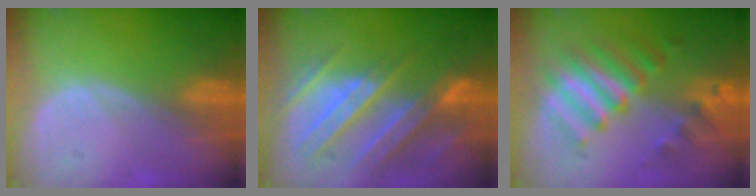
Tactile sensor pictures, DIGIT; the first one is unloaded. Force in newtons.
{"total": 11.1, "press": 9.8, "slide": 5.2}
{"total": 9.5, "press": 8.4, "slide": 4.5}